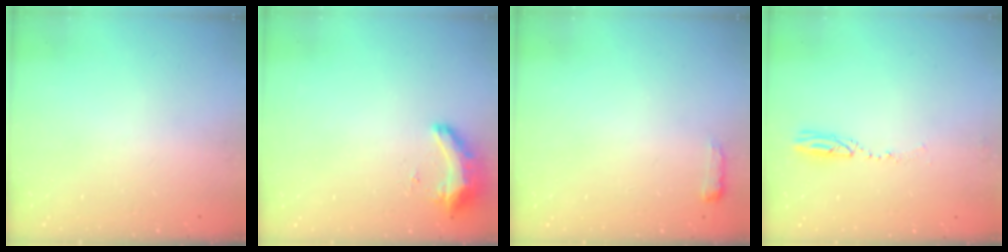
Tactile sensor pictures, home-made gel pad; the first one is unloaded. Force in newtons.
{"total": 8.9, "press": 8.9, "slide": 1.3}
{"total": 3.7, "press": 3.6, "slide": 0.5}
{"total": 3.5, "press": 3.4, "slide": 0.7}